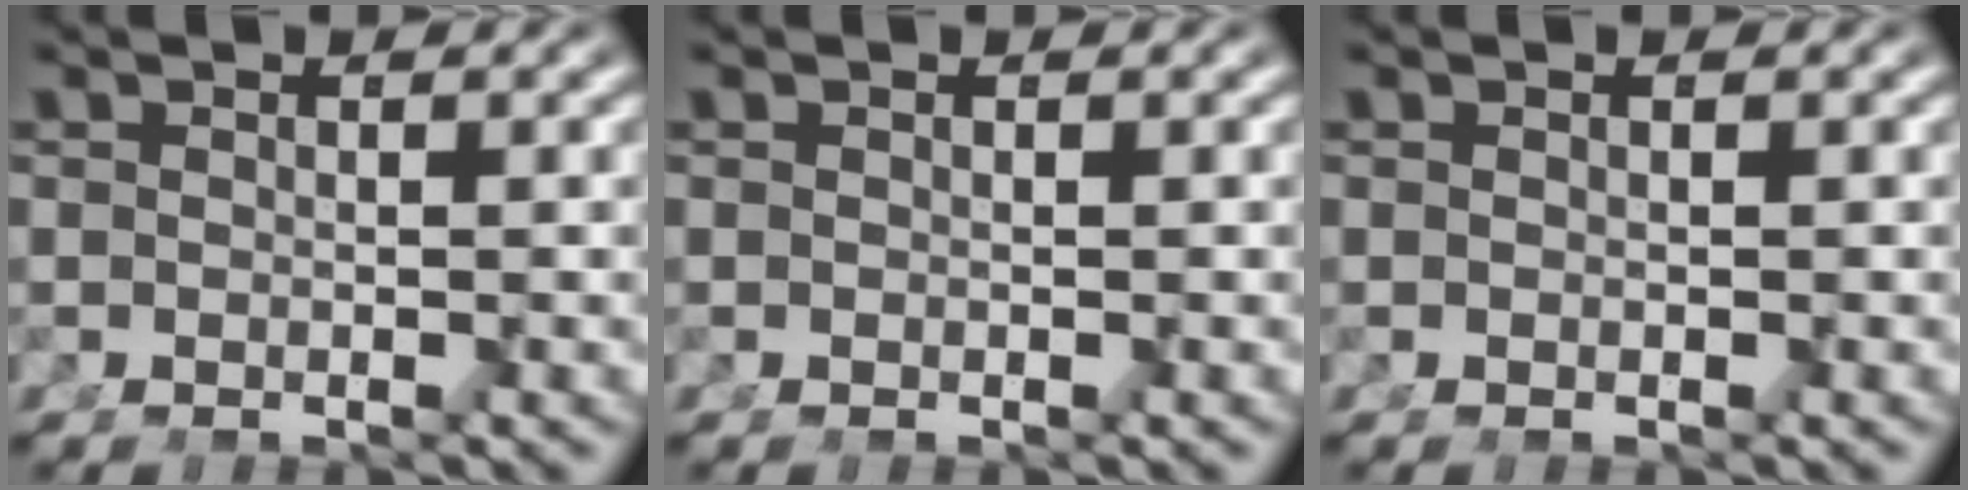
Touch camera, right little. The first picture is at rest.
{"total": 0.0}
{"total": 0.0}